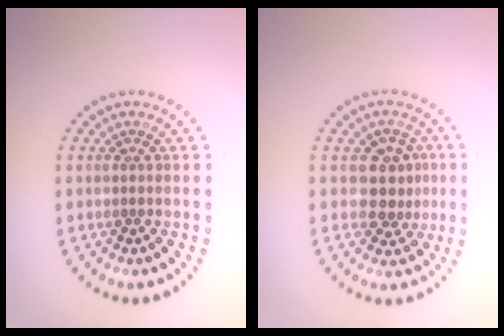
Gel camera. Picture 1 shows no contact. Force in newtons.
{"total": 3.0, "press": 2.7, "slide": 1.2}